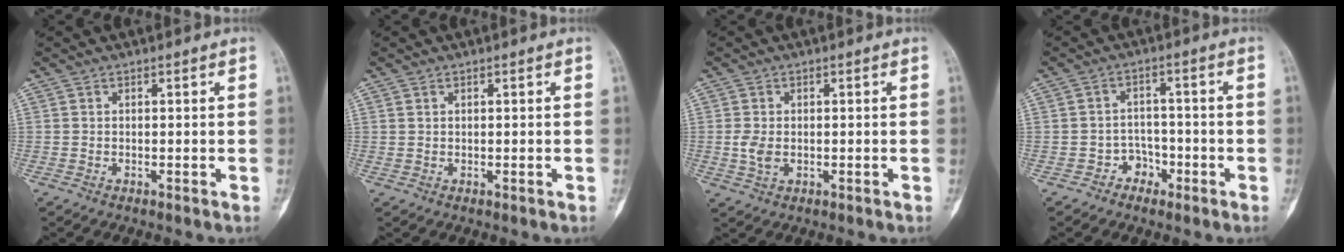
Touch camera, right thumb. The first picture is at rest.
{"total": 0.7, "force": [0.4, 0.5, 0.4], "torque": [-0.005, 0.000, 0.008]}
{"total": 3.4, "force": [-0.3, 2.2, 2.5], "torque": [-0.052, -0.003, -0.004]}
{"total": 4.0, "force": [-2.2, 3.2, 0.8], "torque": [0.020, 0.027, -0.040]}